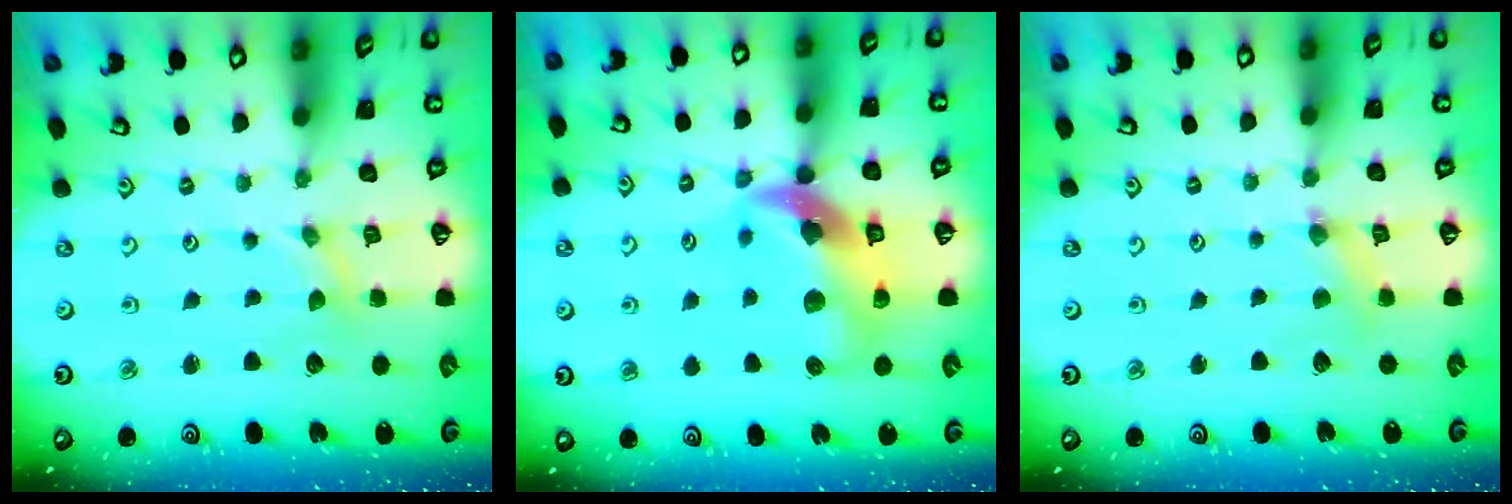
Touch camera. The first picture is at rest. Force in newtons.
{"total": 14.8, "press": 14.6, "slide": 2.4}
{"total": 1.3, "press": 1.3, "slide": 0.3}